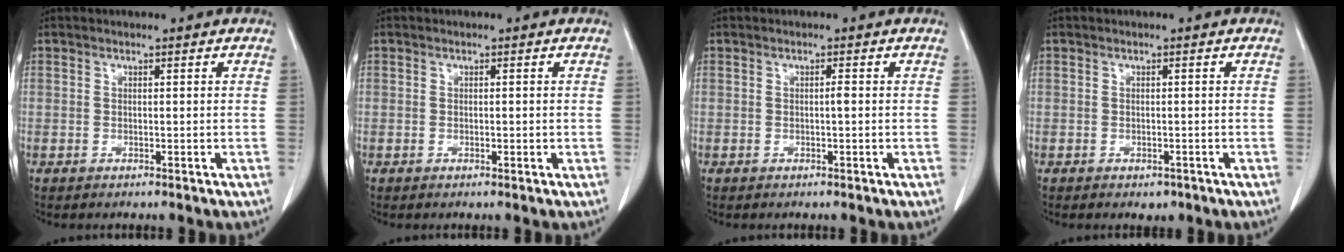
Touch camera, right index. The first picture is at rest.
{"total": 0.5, "force": [0.0, 0.4, 0.4], "torque": [-0.004, 0.001, -0.001]}
{"total": 0.7, "force": [-0.1, 0.0, 0.7], "torque": [-0.010, 0.001, -0.002]}
{"total": 1.7, "force": [-1.0, 1.0, 0.9], "torque": [-0.010, 0.001, -0.006]}